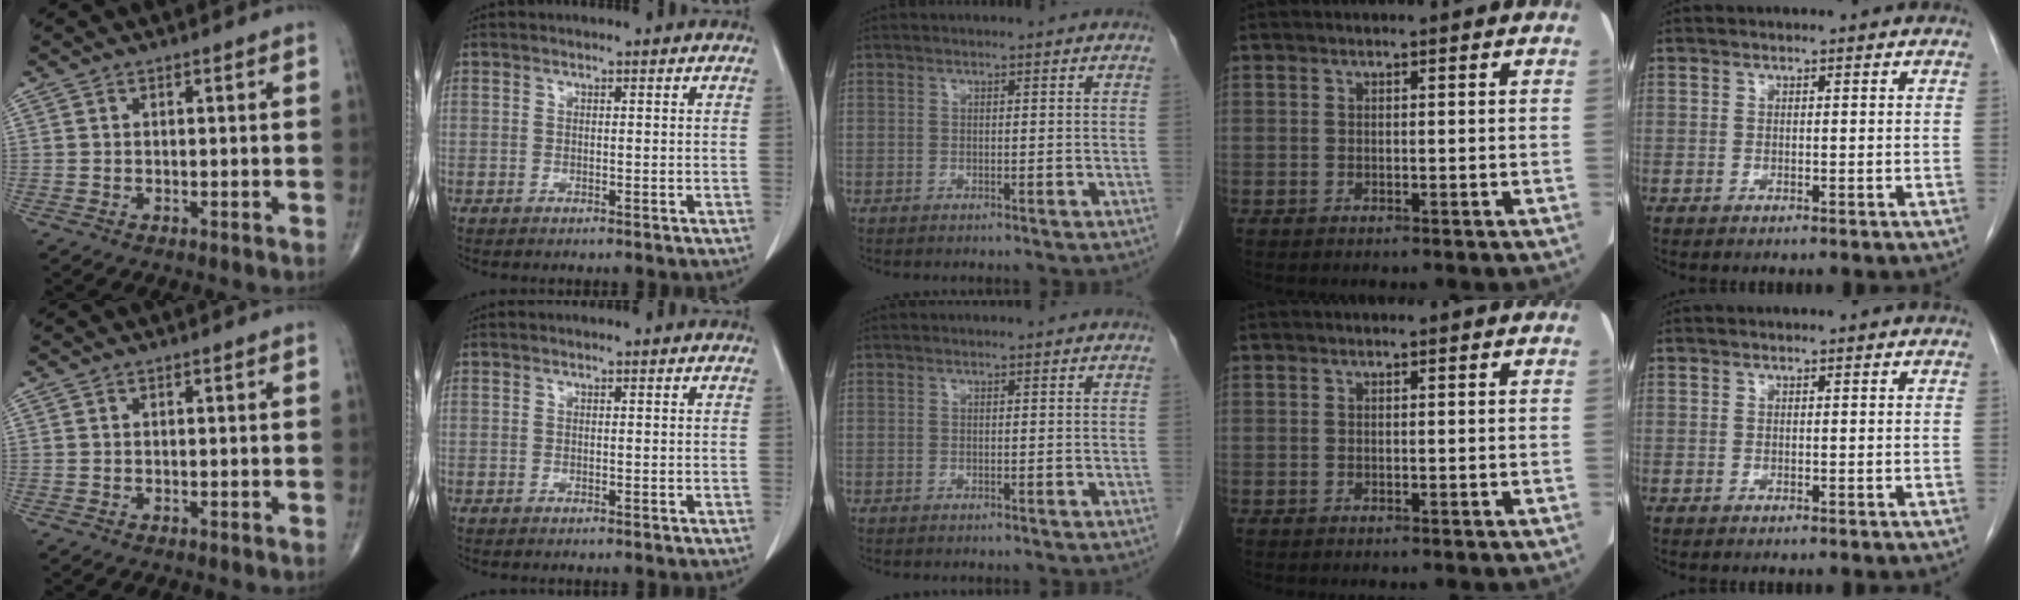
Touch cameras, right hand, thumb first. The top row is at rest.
{}